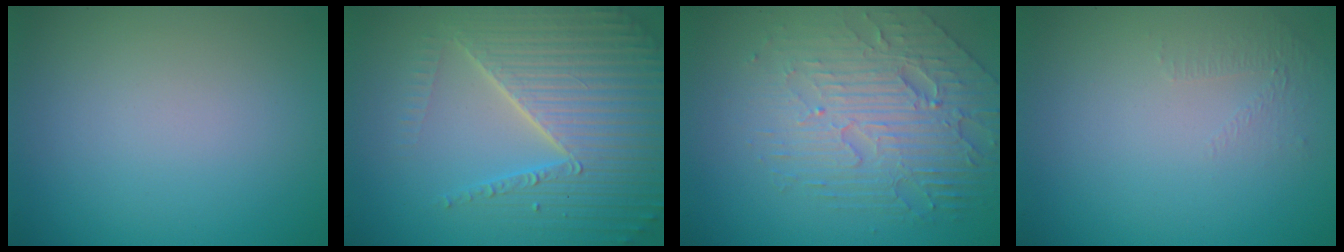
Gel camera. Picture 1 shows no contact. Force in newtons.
{"total": 7.1, "press": 6.9, "slide": 1.7}
{"total": 6.4, "press": 4.8, "slide": 4.4}
{"total": 0.9, "press": 0.4, "slide": 0.8}